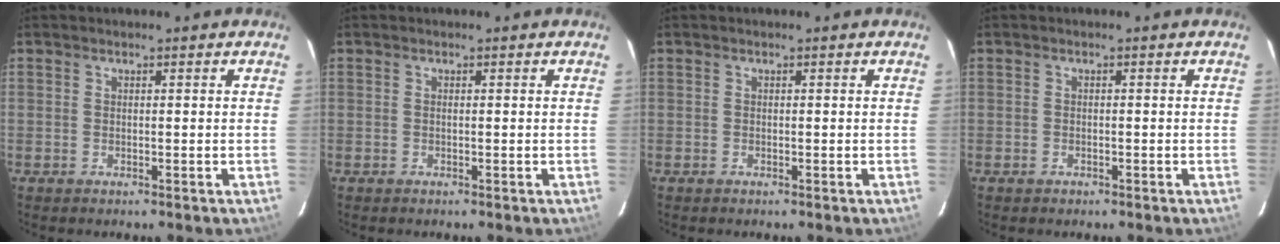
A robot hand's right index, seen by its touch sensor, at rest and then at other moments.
{"total": 0.0}
{"total": 0.0}
{"total": 1.0, "force": [-0.7, 0.8, 0.1], "torque": [-0.002, 0.003, -0.010]}